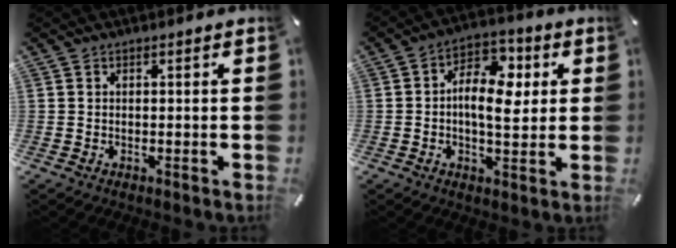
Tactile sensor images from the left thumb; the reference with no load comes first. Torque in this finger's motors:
{"motor_torque": [1.42, 1.57, 1.24, -0.29, 0.28]}